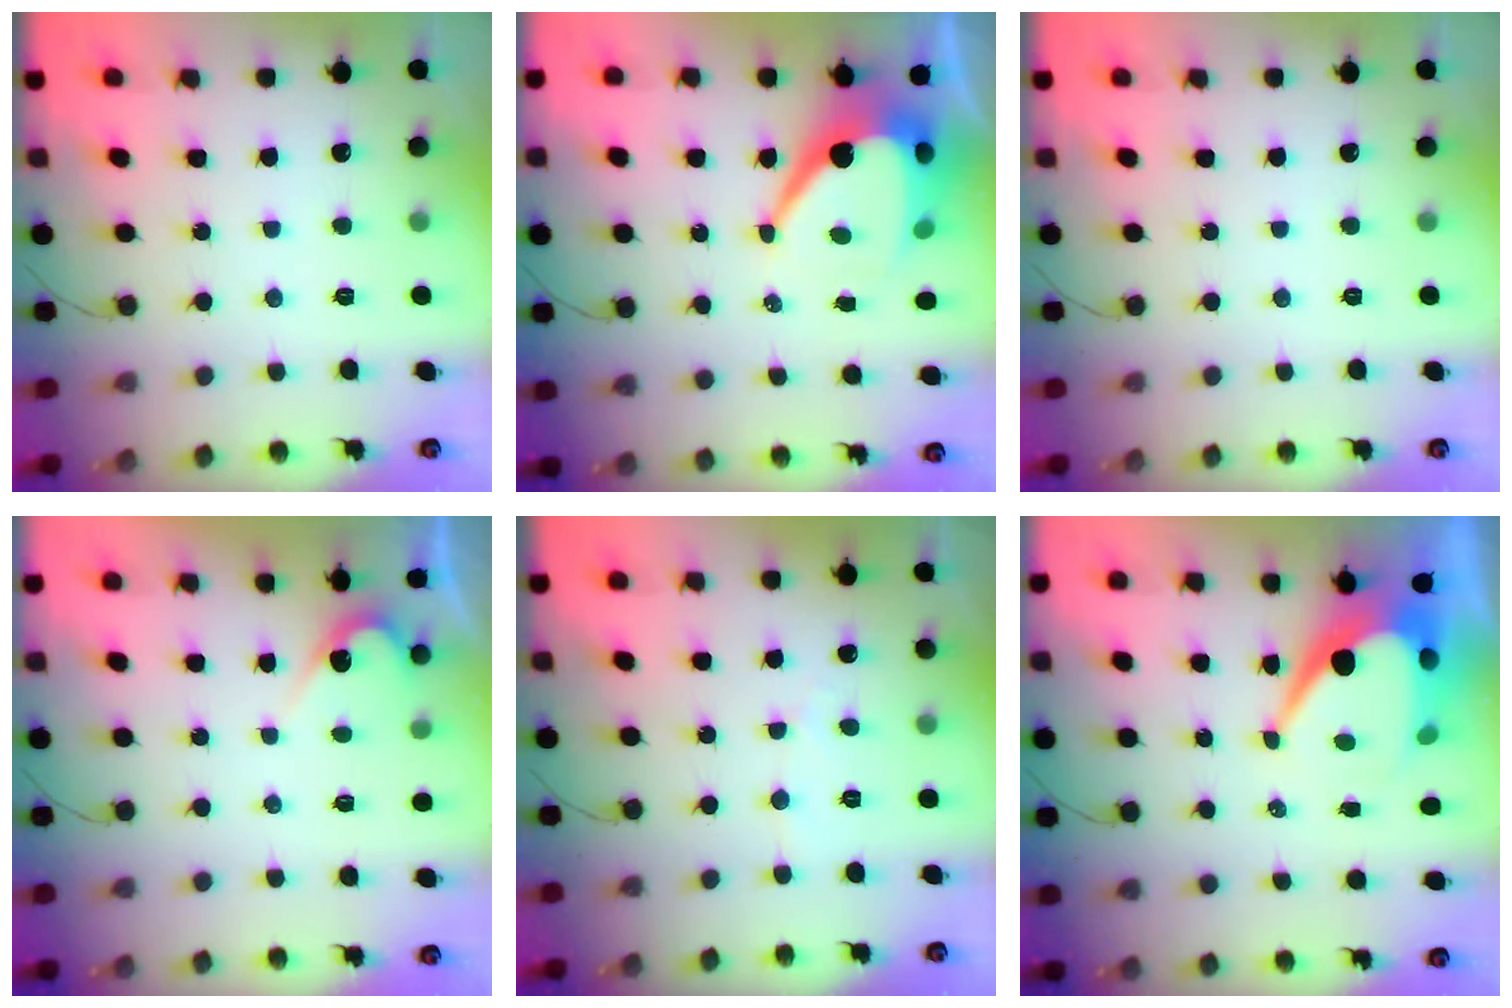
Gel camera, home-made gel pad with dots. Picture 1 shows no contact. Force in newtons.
{"total": 12.9, "press": 12.9, "slide": 0.9}
{"total": 0.0}
{"total": 3.3, "press": 3.3, "slide": 0.1}
{"total": 2.4, "press": 2.4, "slide": 0.2}
{"total": 12.7, "press": 12.7, "slide": 1.0}